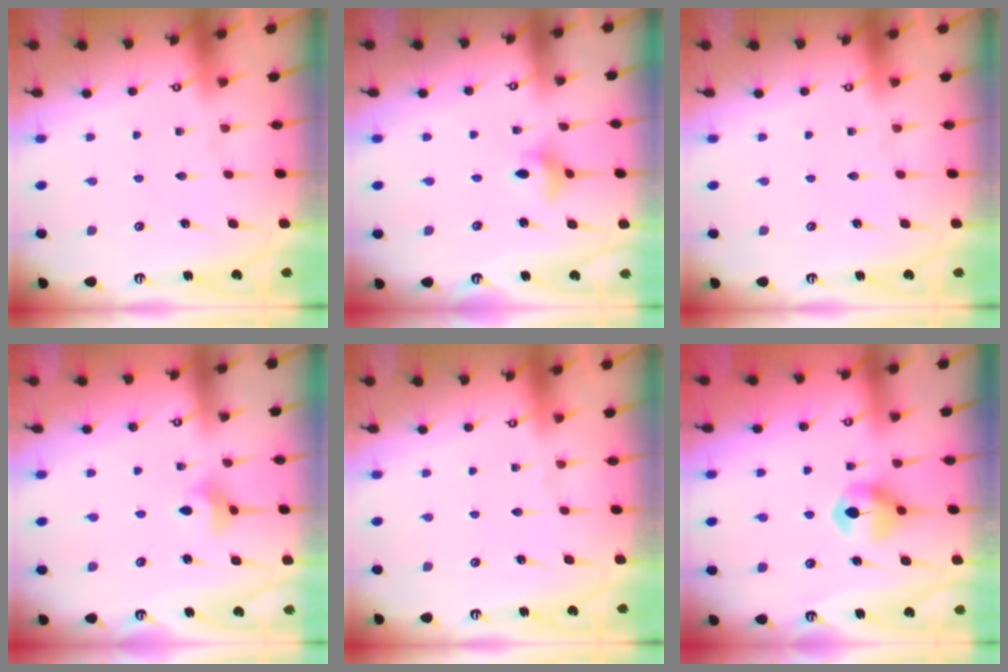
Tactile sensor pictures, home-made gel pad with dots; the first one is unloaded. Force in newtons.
{"total": 3.5, "press": 3.5, "slide": 0.2}
{"total": 0.0}
{"total": 5.1, "press": 5.0, "slide": 0.8}
{"total": 0.0}
{"total": 7.4, "press": 7.4, "slide": 0.6}